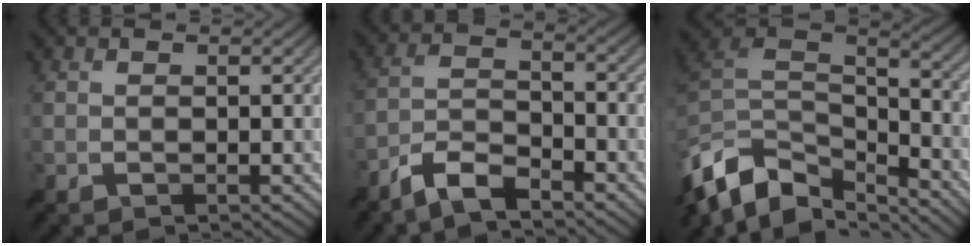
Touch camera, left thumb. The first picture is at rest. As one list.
[{"total": 6.0, "force": [-4.9, 1.5, 3.1], "torque": [-0.061, -0.002, -0.104]}, {"total": 13.9, "force": [-8.9, 7.2, 8.0], "torque": [-0.217, -0.014, -0.150]}]